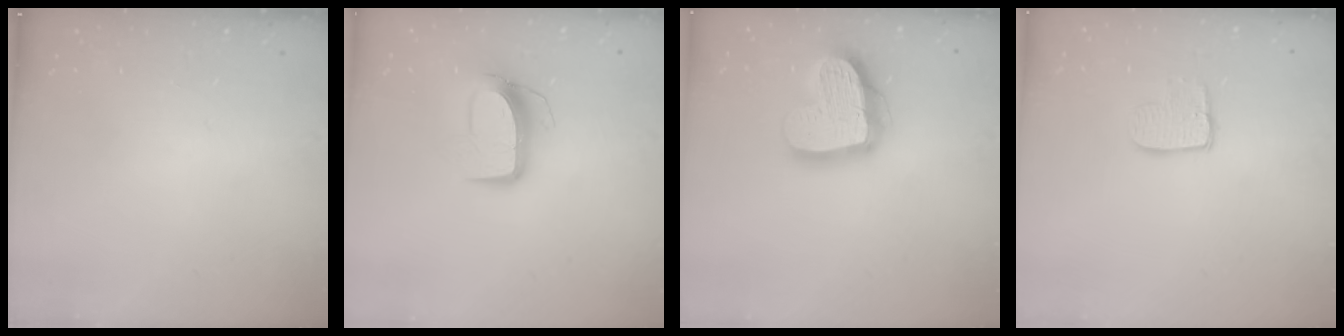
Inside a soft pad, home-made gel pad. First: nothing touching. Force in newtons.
{"total": 10.2, "press": 10.2, "slide": 0.6}
{"total": 20.2, "press": 20.1, "slide": 2.0}
{"total": 7.8, "press": 7.8, "slide": 0.5}